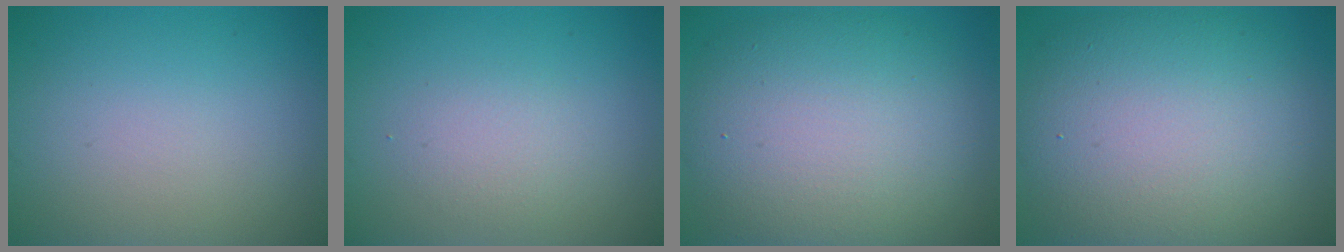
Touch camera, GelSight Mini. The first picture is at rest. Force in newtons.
{"total": 1.7, "press": 1.7, "slide": 0.0}
{"total": 10.7, "press": 10.7, "slide": 0.7}
{"total": 12.4, "press": 12.4, "slide": 0.5}